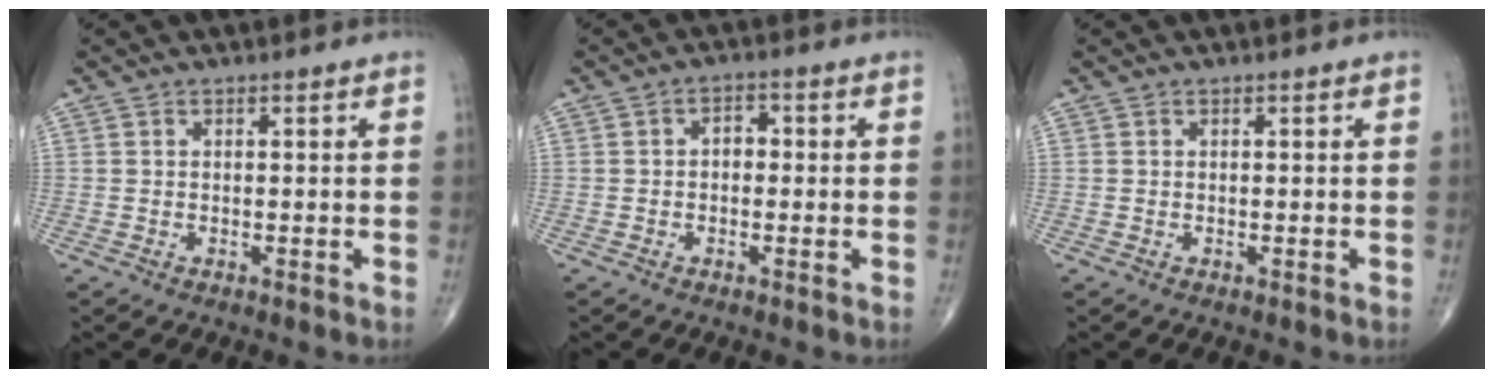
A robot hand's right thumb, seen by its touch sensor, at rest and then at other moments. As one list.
[{"total": 2.7, "force": [-0.2, 1.9, 1.9], "torque": [-0.016, 0.012, -0.010]}, {"total": 0.0}]